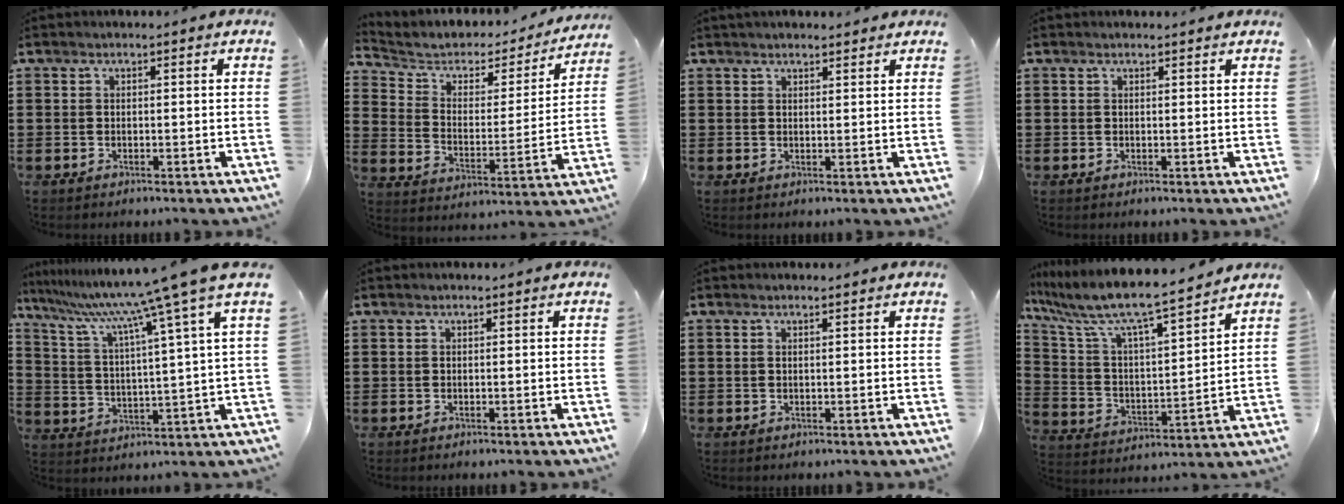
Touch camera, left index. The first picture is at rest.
{"total": 4.2, "force": [3.1, 2.6, 1.1], "torque": [-0.048, -0.019, 0.045]}
{"total": 1.6, "force": [1.5, 0.3, 0.3], "torque": [-0.008, 0.002, 0.029]}
{"total": 0.6, "force": [0.6, 0.0, 0.2], "torque": [-0.005, -0.001, 0.012]}
{"total": 10.4, "force": [8.4, -1.5, 5.9], "torque": [-0.150, -0.056, 0.128]}
{"total": 0.0}
{"total": 0.5, "force": [0.3, -0.1, 0.4], "torque": [-0.007, -0.001, 0.007]}
{"total": 8.1, "force": [7.0, 0.3, 3.9], "torque": [-0.110, -0.055, 0.110]}